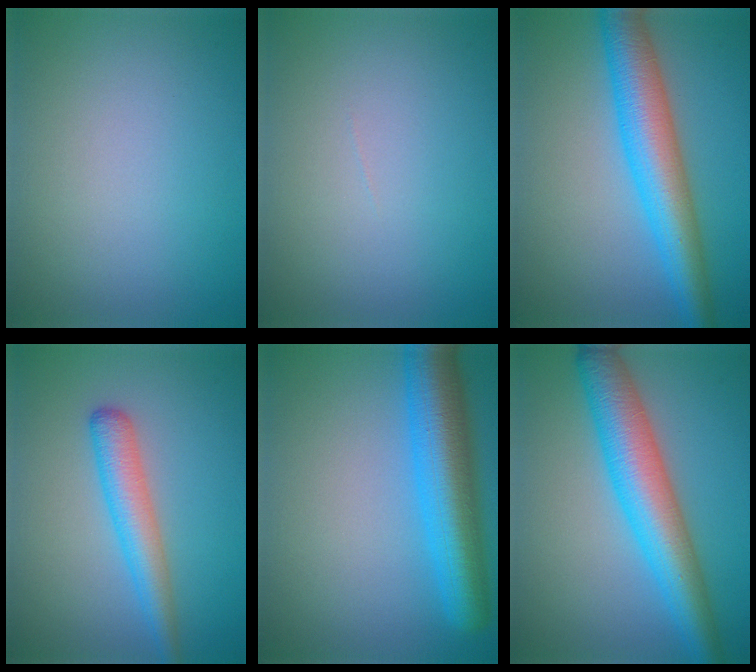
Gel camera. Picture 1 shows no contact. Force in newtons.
{"total": 0.0}
{"total": 7.4, "press": 7.4, "slide": 0.0}
{"total": 3.3, "press": 3.3, "slide": 0.2}
{"total": 8.2, "press": 8.2, "slide": 0.3}
{"total": 7.8, "press": 7.8, "slide": 0.1}